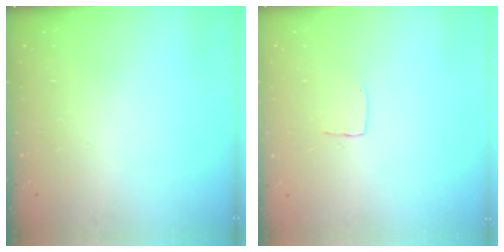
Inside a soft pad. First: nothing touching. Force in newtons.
{"total": 3.6, "press": 3.6, "slide": 0.2}